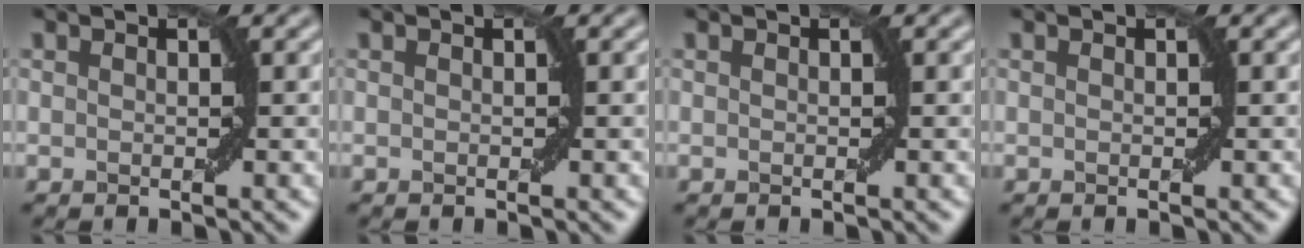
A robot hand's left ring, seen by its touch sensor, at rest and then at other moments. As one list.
[{"total": 0.0}, {"total": 0.0}, {"total": 0.0}]